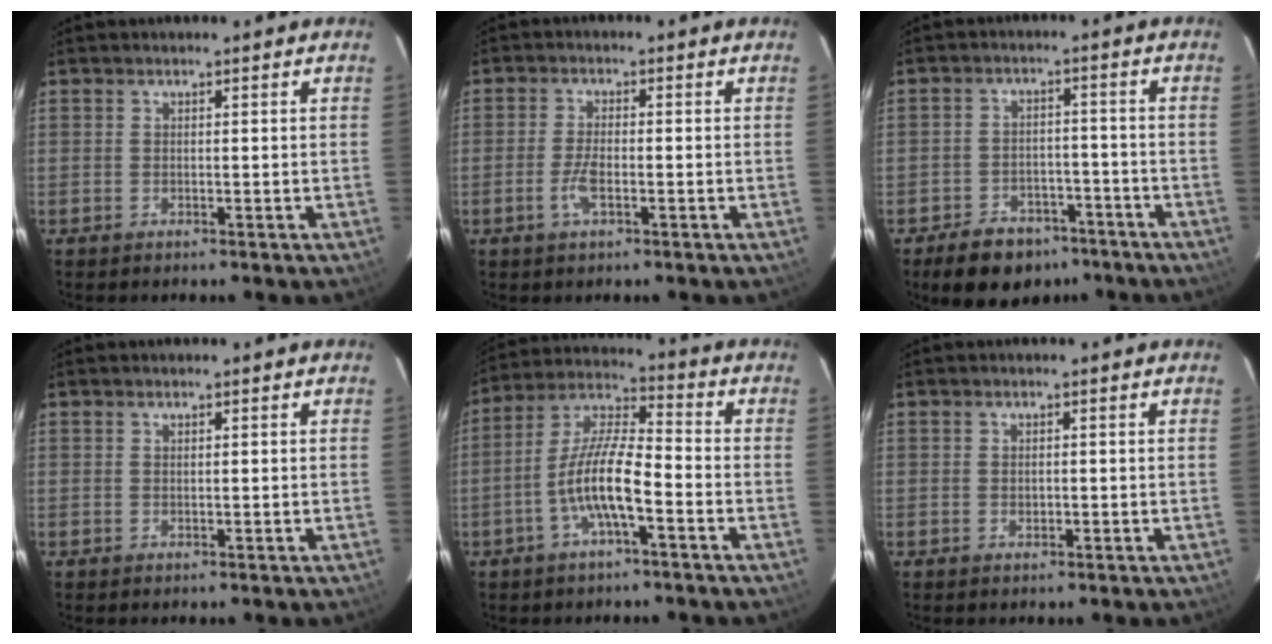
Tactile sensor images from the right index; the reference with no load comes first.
{"total": 4.1, "force": [-1.6, 1.3, 3.5], "torque": [-0.078, -0.001, -0.031]}
{"total": 10.9, "force": [-7.7, 6.7, 3.9], "torque": [-0.094, 0.021, -0.098]}
{"total": 0.0}
{"total": 10.7, "force": [-4.2, 2.3, 9.5], "torque": [-0.200, 0.007, -0.084]}
{"total": 1.1, "force": [-0.2, 0.8, 0.8], "torque": [-0.014, 0.003, -0.003]}